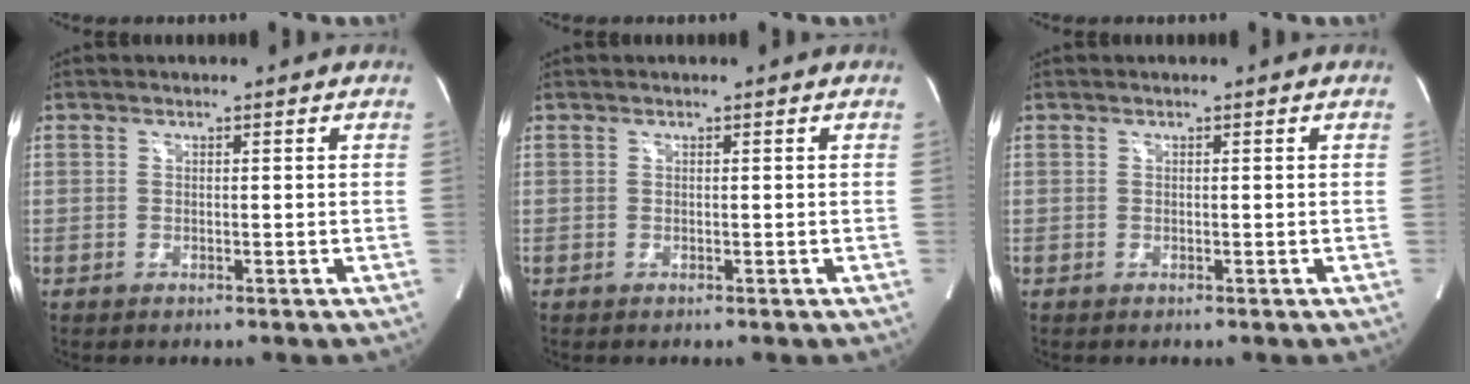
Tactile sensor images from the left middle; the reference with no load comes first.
{"total": 0.0}
{"total": 0.0}